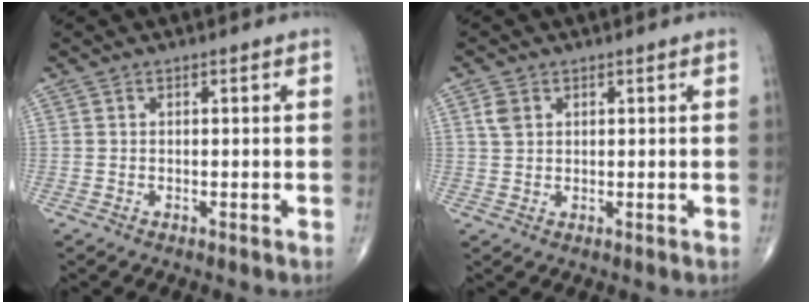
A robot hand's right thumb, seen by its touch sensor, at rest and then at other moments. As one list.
[{"total": 2.6, "force": [1.1, 1.9, 1.4], "torque": [-0.026, 0.002, 0.023]}]